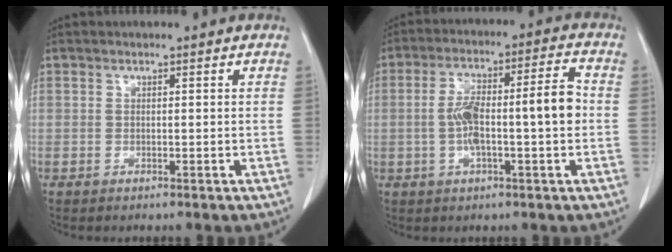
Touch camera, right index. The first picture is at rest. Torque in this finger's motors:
{"motor_torque": [0.51, 0.03, 0.30, 0.08]}